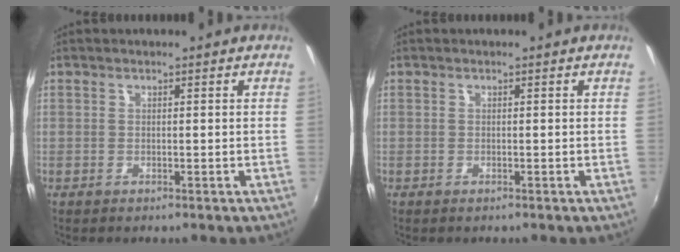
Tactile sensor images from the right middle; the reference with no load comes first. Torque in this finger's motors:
{"motor_torque": [-0.76, -0.25, -0.22, -0.05]}